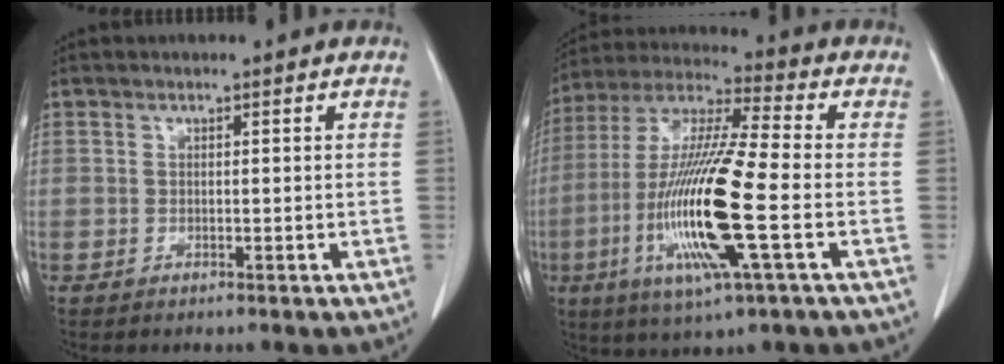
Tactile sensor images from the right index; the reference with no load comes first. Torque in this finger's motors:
{"motor_torque": [2.14, 0.00, 1.05, 0.21]}